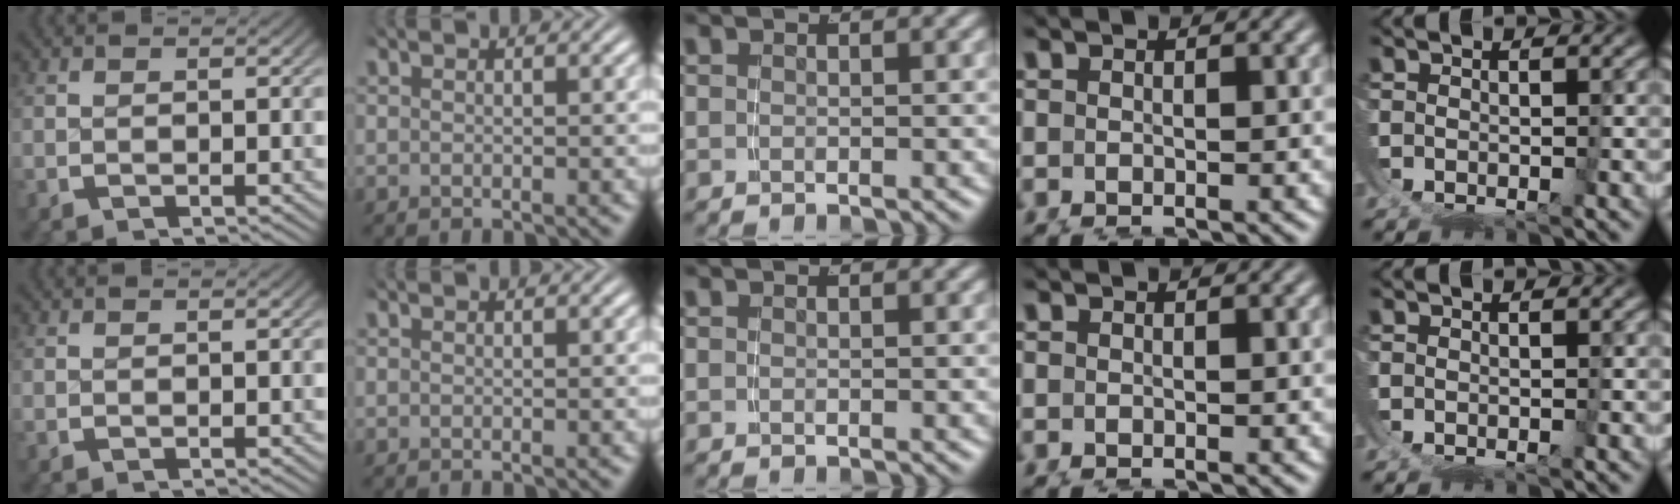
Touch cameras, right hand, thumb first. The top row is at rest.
{}